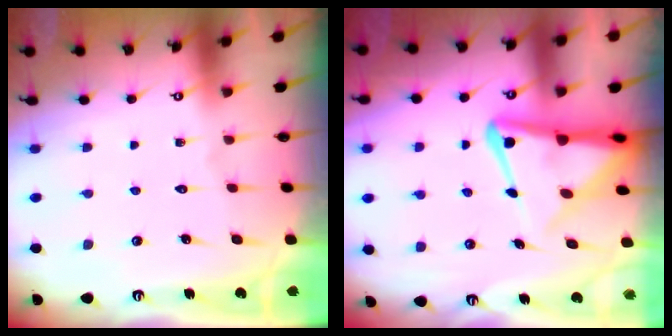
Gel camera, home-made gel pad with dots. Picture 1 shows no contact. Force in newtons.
{"total": 10.2, "press": 10.1, "slide": 1.2}